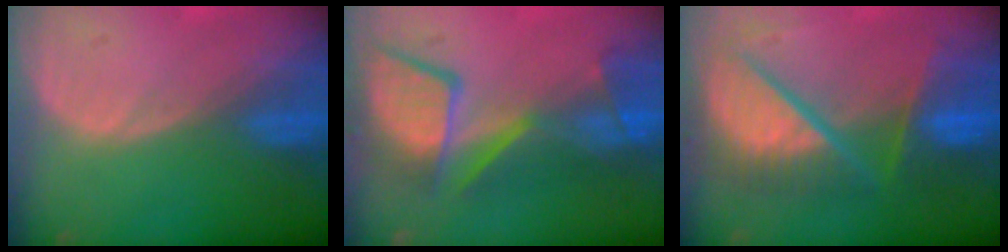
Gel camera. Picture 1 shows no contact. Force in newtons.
{"total": 10.2, "press": 9.8, "slide": 2.9}
{"total": 10.7, "press": 10.6, "slide": 1.4}